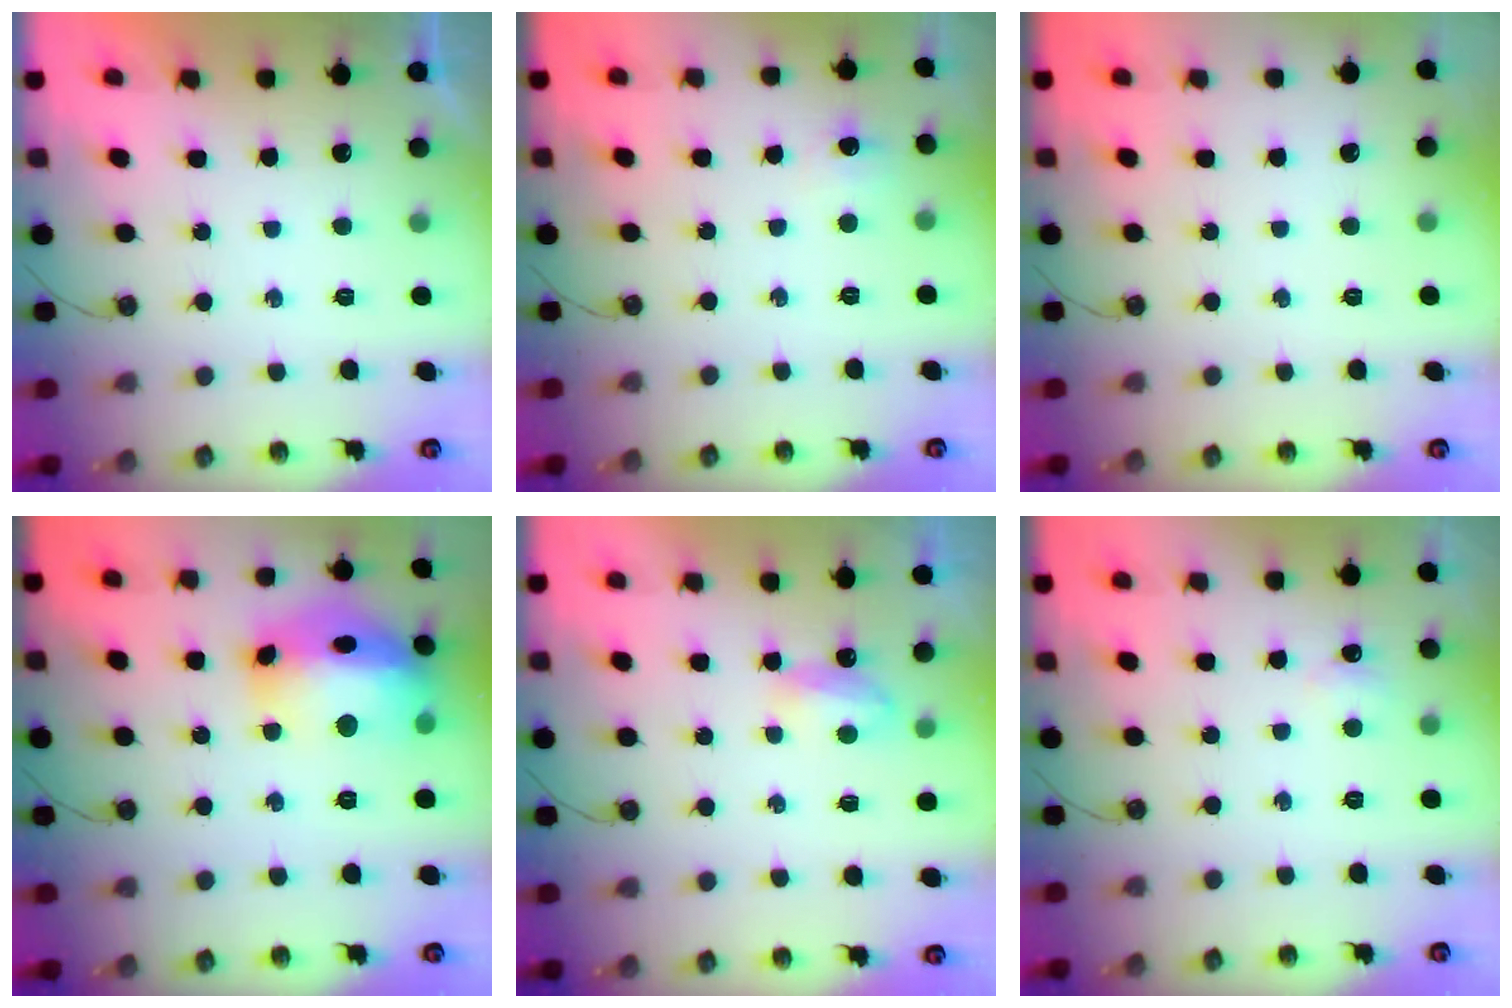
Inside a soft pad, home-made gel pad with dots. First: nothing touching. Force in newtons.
{"total": 3.8, "press": 3.8, "slide": 0.7}
{"total": 0.0}
{"total": 19.3, "press": 19.2, "slide": 1.9}
{"total": 4.4, "press": 4.4, "slide": 0.6}
{"total": 4.5, "press": 4.5, "slide": 0.8}